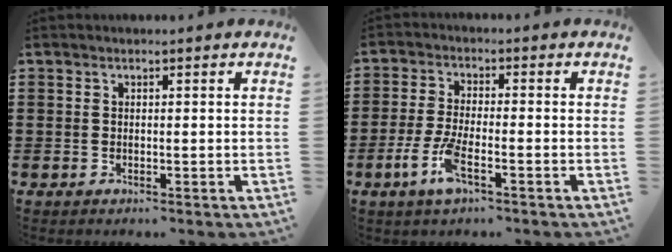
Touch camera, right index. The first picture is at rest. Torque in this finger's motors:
{"motor_torque": [0.57, 0.30, 0.52, 0.12]}